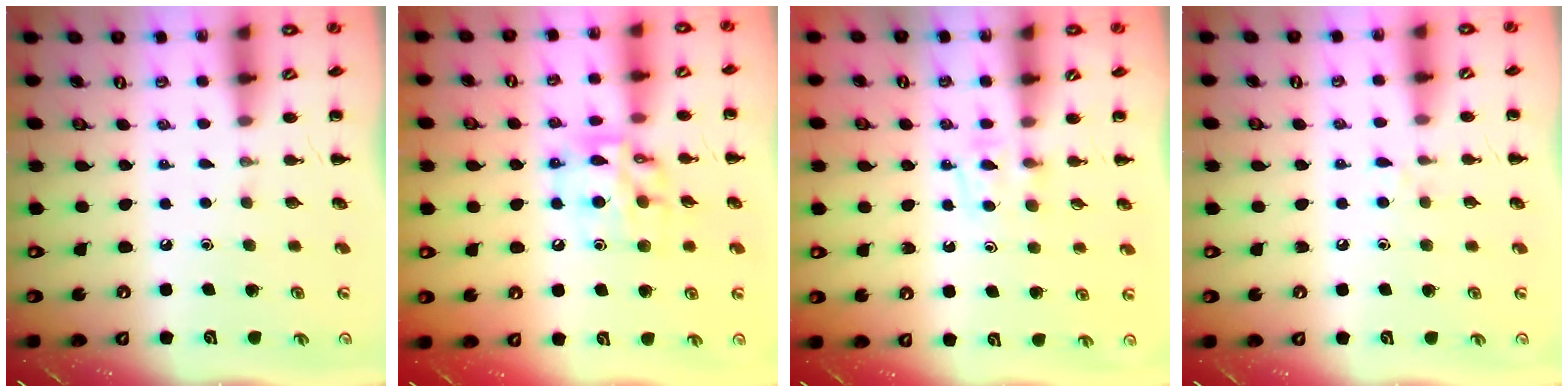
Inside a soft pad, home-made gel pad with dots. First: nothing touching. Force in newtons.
{"total": 13.8, "press": 13.6, "slide": 2.3}
{"total": 4.8, "press": 4.4, "slide": 1.8}
{"total": 4.9, "press": 4.5, "slide": 1.9}